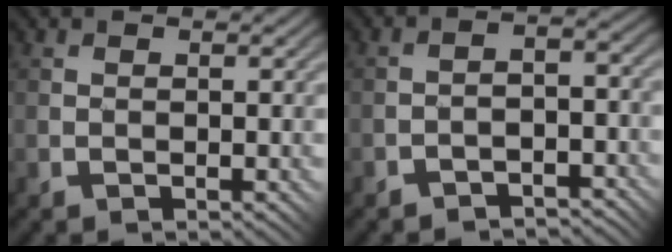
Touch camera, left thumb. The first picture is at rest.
{"total": 3.1, "force": [-2.6, 1.2, 1.1], "torque": [-0.008, 0.006, -0.053]}